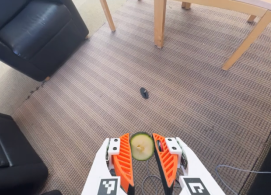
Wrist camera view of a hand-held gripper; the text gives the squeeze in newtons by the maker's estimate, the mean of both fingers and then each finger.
{"total": 8.8, "left": 8.7, "right": 8.9}